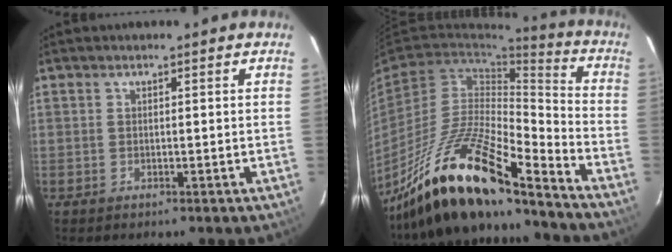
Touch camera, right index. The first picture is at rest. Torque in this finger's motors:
{"motor_torque": [1.68, -0.46, 1.05, 0.21]}